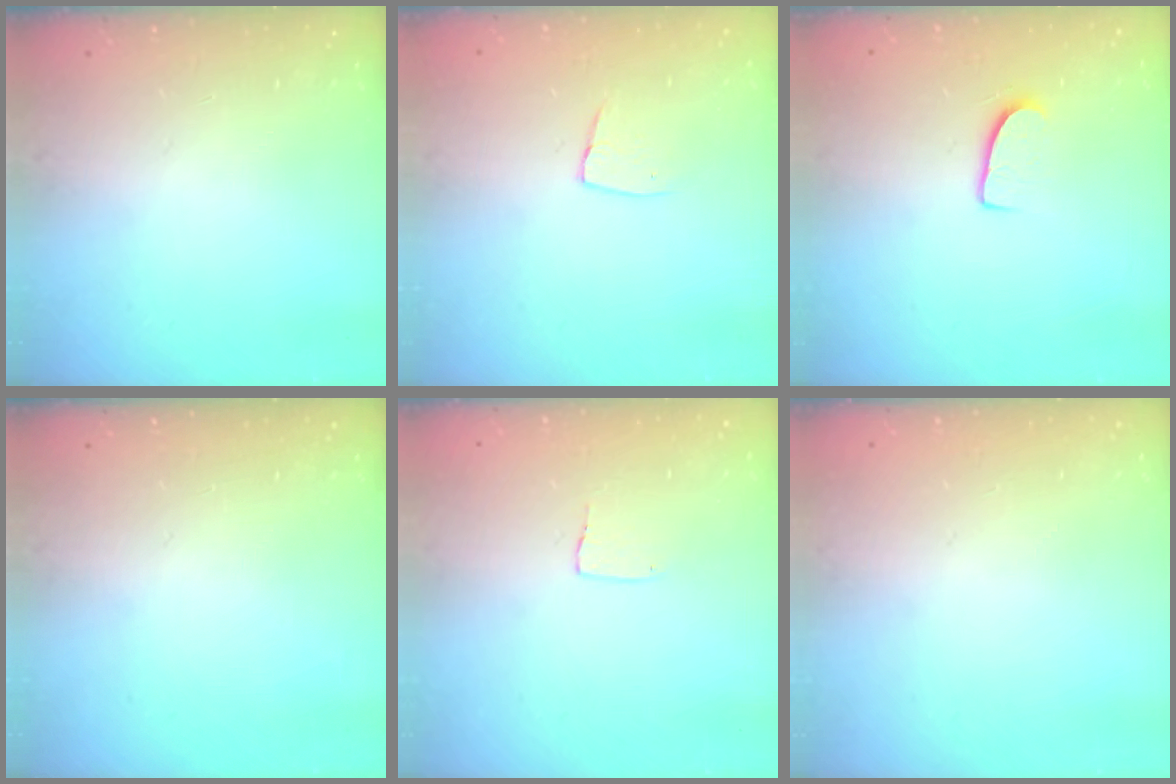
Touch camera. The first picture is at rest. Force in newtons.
{"total": 4.8, "press": 4.8, "slide": 0.3}
{"total": 7.7, "press": 7.6, "slide": 0.7}
{"total": 0.0}
{"total": 3.8, "press": 3.8, "slide": 0.1}
{"total": 0.7, "press": 0.6, "slide": 0.3}